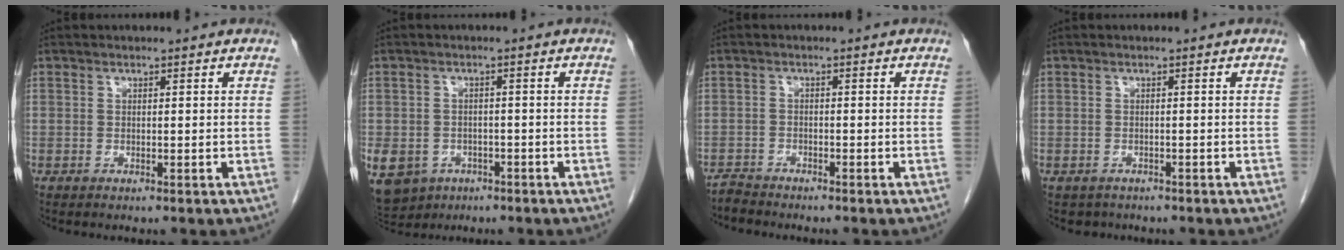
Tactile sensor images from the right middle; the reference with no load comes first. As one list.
[{"total": 13.1, "force": [-6.8, 10.2, 4.7], "torque": [-0.140, -0.008, -0.089]}, {"total": 1.9, "force": [-1.9, 0.0, -0.5], "torque": [0.014, -0.009, -0.035]}, {"total": 2.1, "force": [-1.6, 1.3, -0.1], "torque": [-0.006, 0.003, -0.023]}]